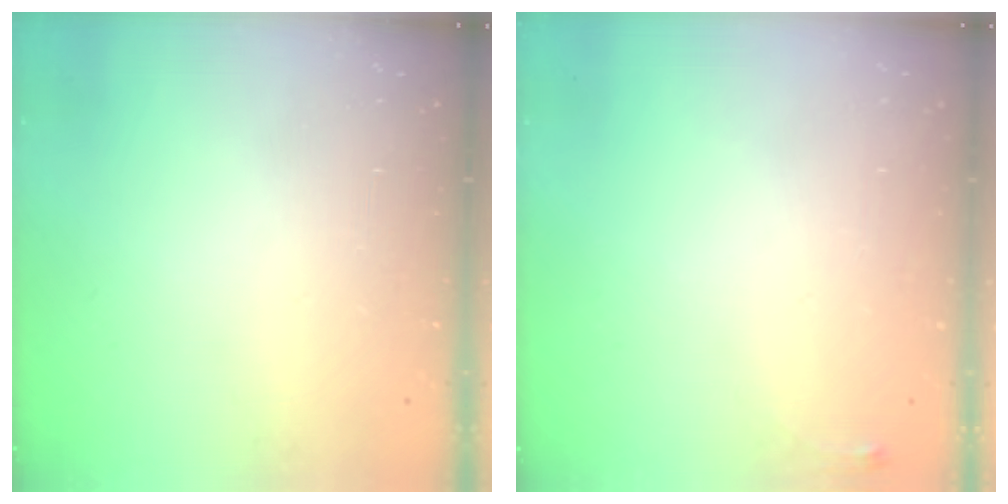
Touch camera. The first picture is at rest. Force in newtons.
{"total": 3.4, "press": 3.4, "slide": 0.5}